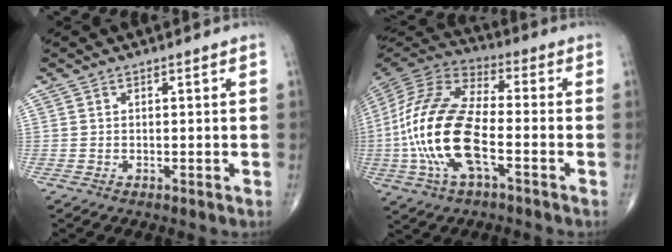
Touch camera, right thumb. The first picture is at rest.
{"total": 19.6, "force": [-4.2, 8.5, 17.2], "torque": [-0.365, 0.025, -0.081]}